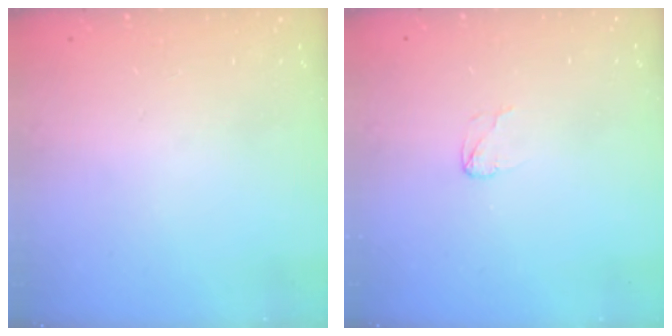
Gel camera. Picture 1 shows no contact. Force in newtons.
{"total": 2.7, "press": 2.7, "slide": 0.2}